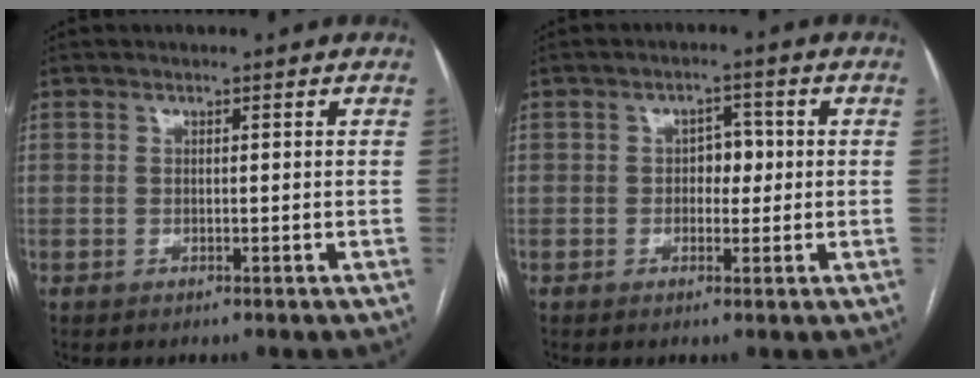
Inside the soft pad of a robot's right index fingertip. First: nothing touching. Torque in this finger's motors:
{"motor_torque": [0.70, 0.08, 0.12, 0.03]}